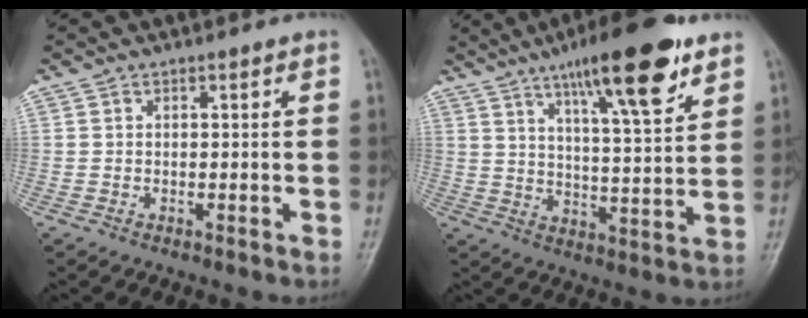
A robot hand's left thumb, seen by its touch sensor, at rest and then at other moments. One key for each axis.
{"total": 17.4, "fx": 10.3, "fy": 3.9, "fz": 13.4, "tx": -0.188, "ty": -0.043, "tz": 0.163}